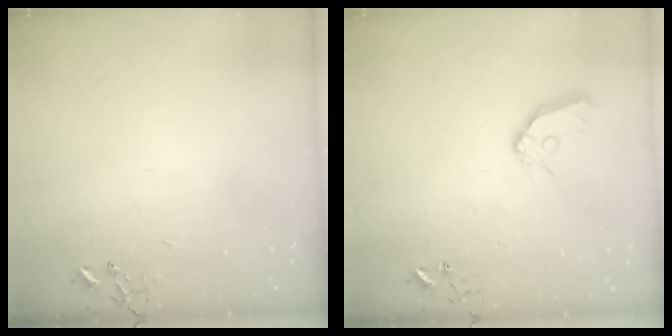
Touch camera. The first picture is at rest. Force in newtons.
{"total": 9.9, "press": 9.8, "slide": 1.3}